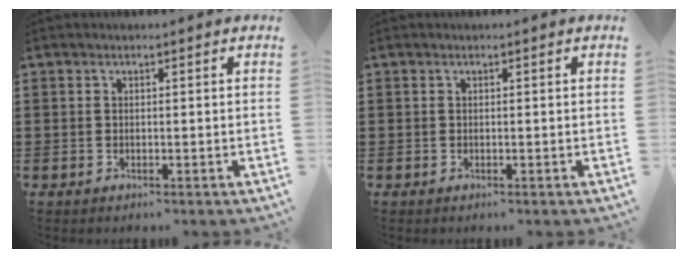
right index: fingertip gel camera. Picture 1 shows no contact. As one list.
[{"total": 0.0}]